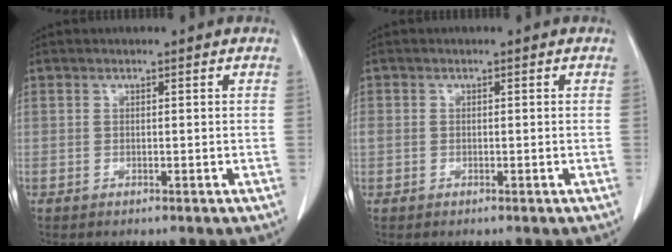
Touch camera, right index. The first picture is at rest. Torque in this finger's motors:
{"motor_torque": [0.36, 0.30, 0.10, 0.04]}